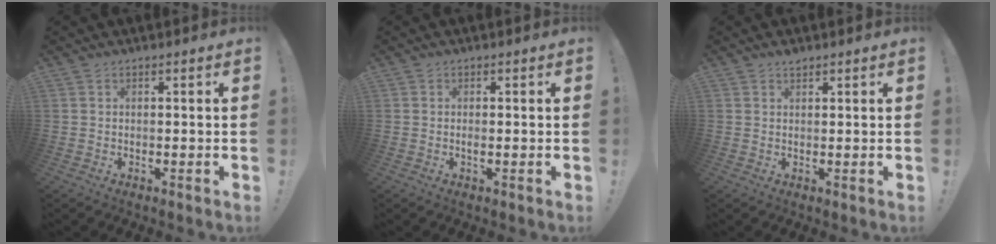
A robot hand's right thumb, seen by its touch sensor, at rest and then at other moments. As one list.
[{"total": 0.7, "force": [-0.2, 0.0, 0.7], "torque": [-0.007, -0.004, -0.004]}, {"total": 1.2, "force": [1.1, 0.2, 0.3], "torque": [0.010, -0.009, 0.018]}]